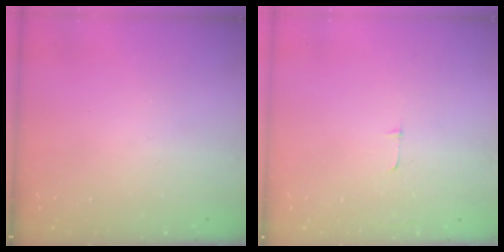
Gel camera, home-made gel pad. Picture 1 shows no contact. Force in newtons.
{"total": 3.7, "press": 3.7, "slide": 0.3}